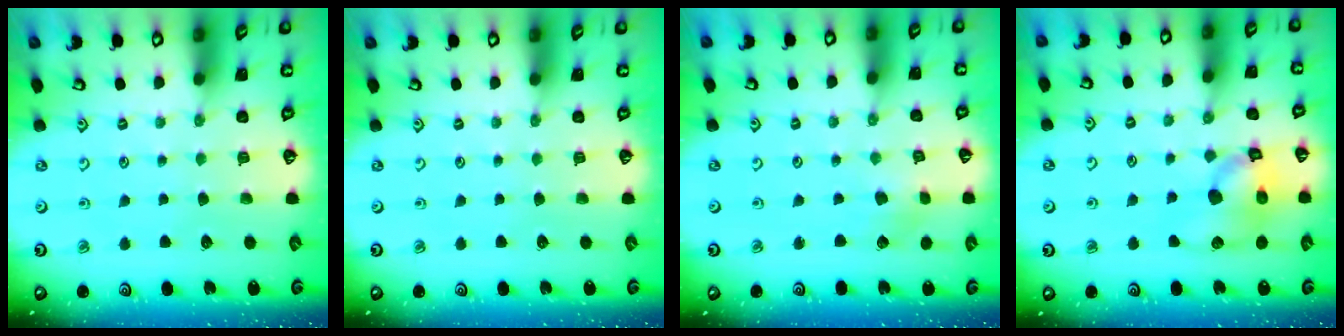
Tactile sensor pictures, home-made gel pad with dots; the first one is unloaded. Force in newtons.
{"total": 0.0}
{"total": 2.3, "press": 2.3, "slide": 0.3}
{"total": 13.5, "press": 13.4, "slide": 2.0}